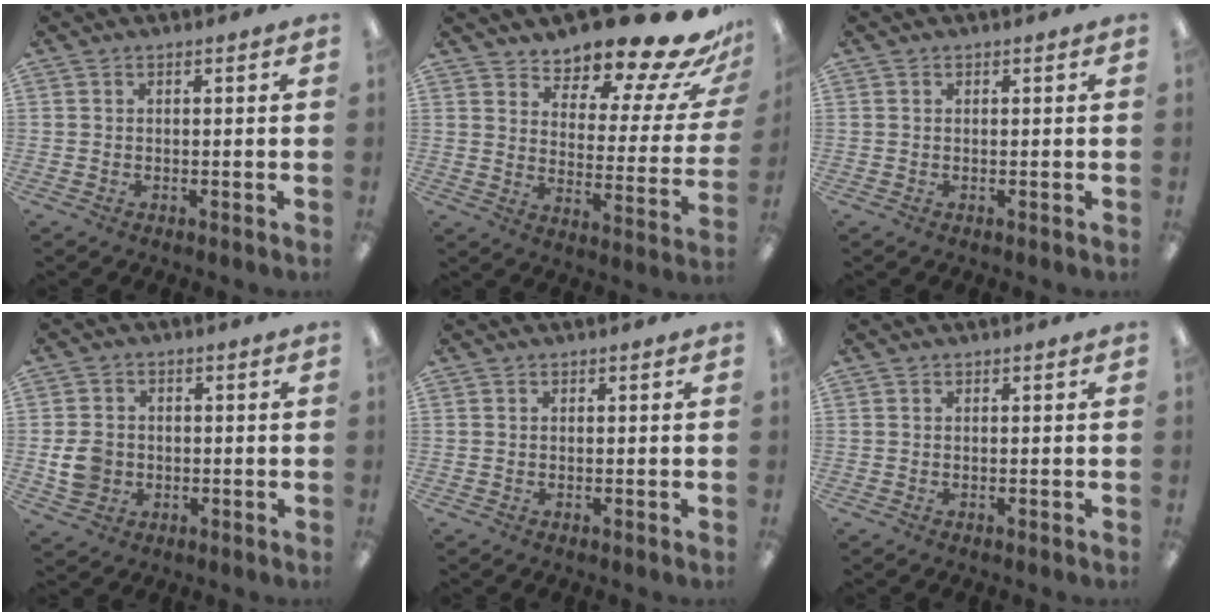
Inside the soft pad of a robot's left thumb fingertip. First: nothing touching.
{"total": 16.8, "force": [14.4, 4.6, 7.3], "torque": [-0.097, -0.115, 0.234]}
{"total": 0.0}
{"total": 6.6, "force": [-1.1, 5.8, 3.0], "torque": [-0.066, 0.009, -0.018]}
{"total": 0.0}
{"total": 0.0}